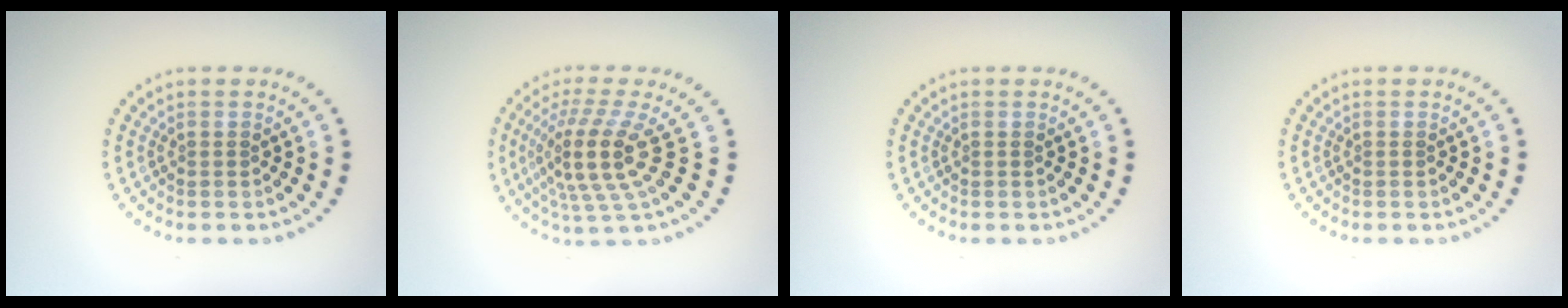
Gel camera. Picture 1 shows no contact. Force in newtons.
{"total": 5.2, "press": 3.8, "slide": 3.7}
{"total": 0.0}
{"total": 0.0}